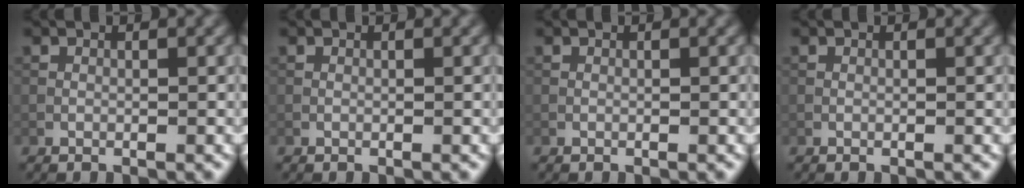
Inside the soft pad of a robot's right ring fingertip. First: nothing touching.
{"total": 0.0}
{"total": 0.0}
{"total": 0.0}